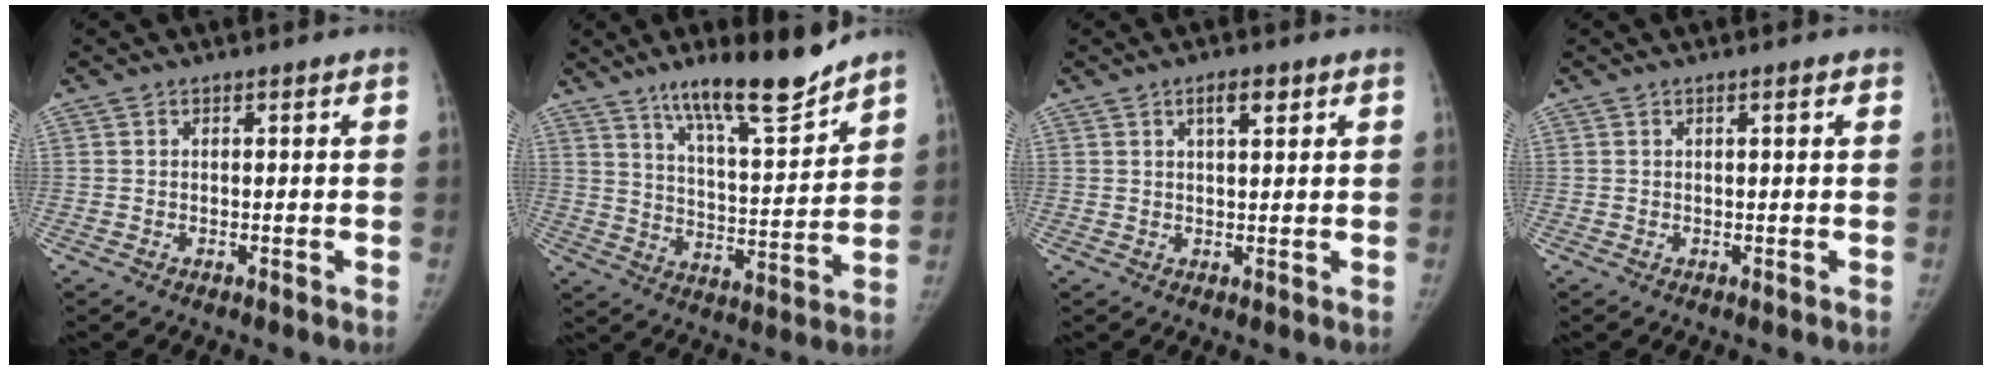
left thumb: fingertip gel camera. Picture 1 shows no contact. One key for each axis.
{"total": 14.8, "fx": 11.4, "fy": 2.6, "fz": 9.1, "tx": -0.123, "ty": -0.075, "tz": 0.191}
{"total": 3.4, "fx": 1.8, "fy": 1.3, "fz": 2.6, "tx": -0.033, "ty": -0.005, "tz": 0.030}
{"total": 1.3, "fx": 0.7, "fy": 0.2, "fz": 1.0, "tx": -0.015, "ty": 0.000, "tz": 0.009}